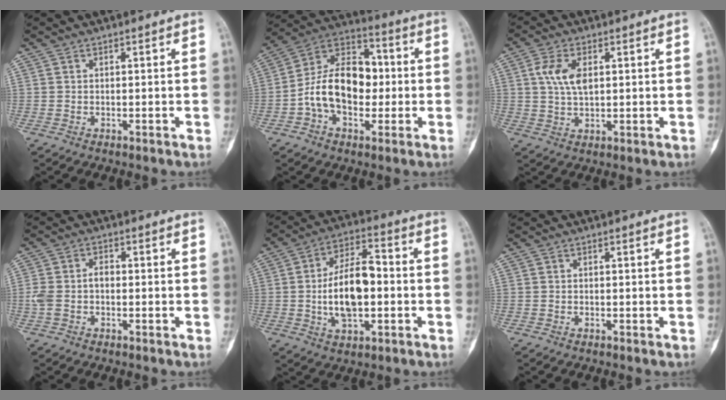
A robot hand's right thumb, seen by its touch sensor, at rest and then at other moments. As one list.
[{"total": 16.4, "force": [-1.3, 10.9, 12.1], "torque": [-0.177, 0.042, -0.028]}, {"total": 7.0, "force": [1.9, 3.8, 5.5], "torque": [-0.105, -0.003, 0.035]}, {"total": 4.7, "force": [-0.7, 3.0, 3.5], "torque": [-0.082, 0.021, -0.014]}, {"total": 13.8, "force": [-1.1, 7.1, 11.8], "torque": [-0.193, 0.024, -0.022]}, {"total": 0.0}]